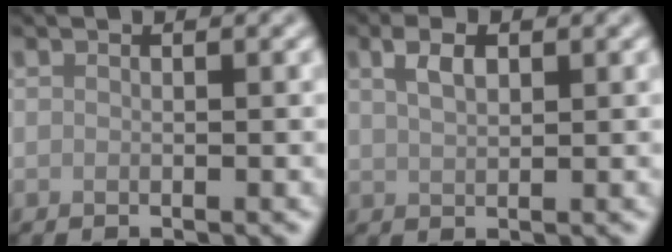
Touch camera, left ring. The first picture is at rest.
{"total": 2.5, "force": [1.0, 1.2, 1.9], "torque": [-0.043, 0.005, 0.022]}